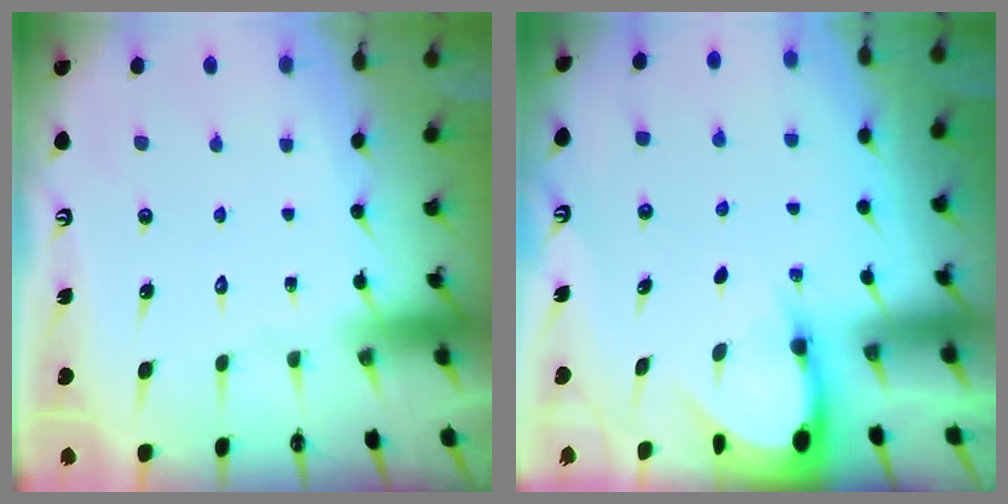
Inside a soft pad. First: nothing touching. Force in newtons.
{"total": 3.7, "press": 3.7, "slide": 0.2}